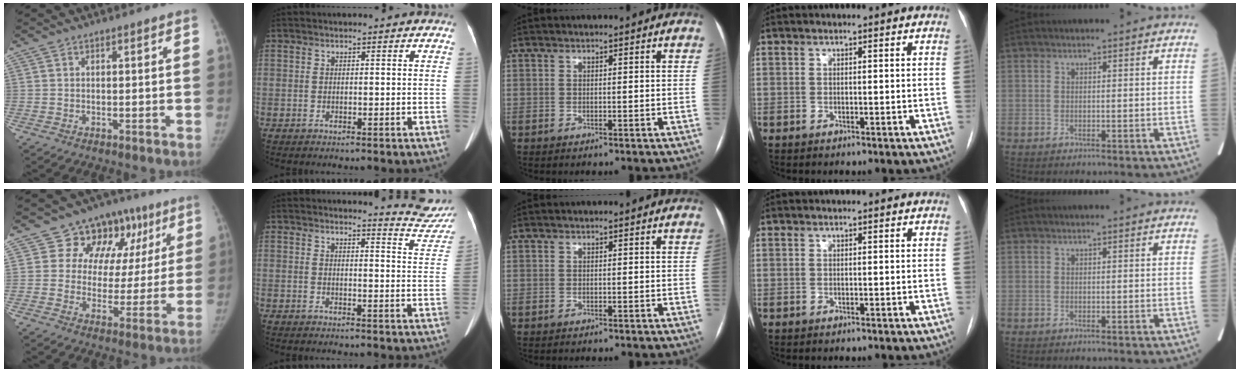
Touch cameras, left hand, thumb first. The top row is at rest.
{"thumb": {"total": 14.9, "force": [7.0, 11.4, 6.4], "torque": [-0.016, 0.002, 0.098]}, "index": {"total": 8.5, "force": [8.5, -0.1, -0.4], "torque": [0.011, -0.077, 0.073]}}